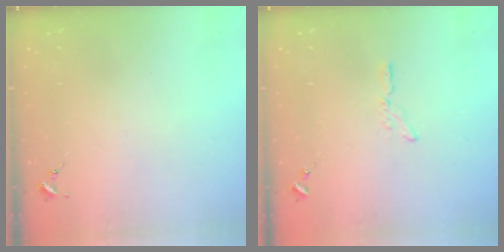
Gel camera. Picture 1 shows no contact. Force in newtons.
{"total": 4.0, "press": 3.9, "slide": 0.3}